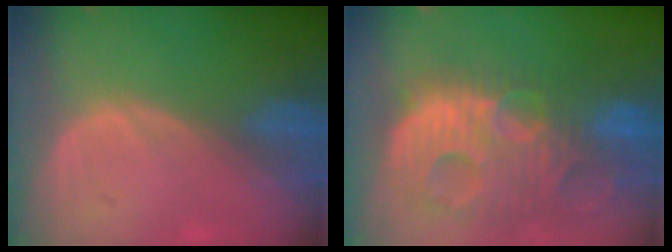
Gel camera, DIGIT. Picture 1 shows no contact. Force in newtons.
{"total": 14.2, "press": 12.3, "slide": 7.2}